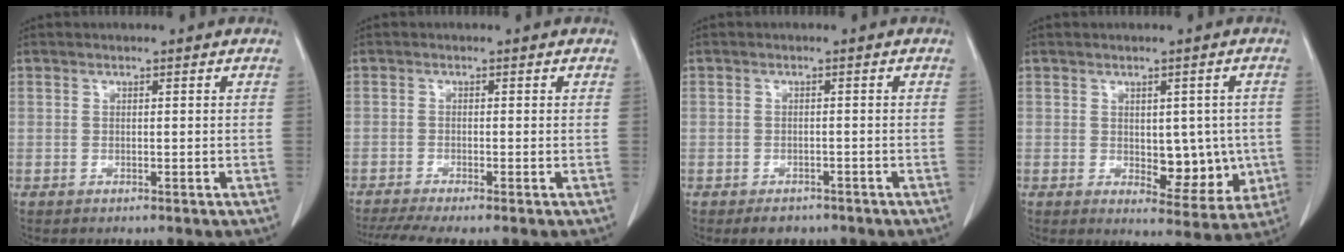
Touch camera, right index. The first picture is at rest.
{"total": 4.6, "force": [-3.2, 0.3, 3.2], "torque": [-0.060, -0.005, -0.057]}
{"total": 2.8, "force": [-1.9, 1.9, 0.8], "torque": [-0.008, 0.002, -0.021]}
{"total": 7.9, "force": [-0.5, 4.4, 6.6], "torque": [-0.063, 0.001, 0.008]}